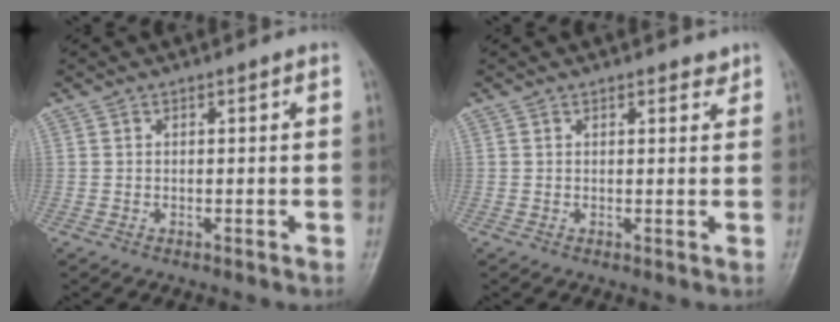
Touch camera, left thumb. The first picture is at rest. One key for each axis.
{"total": 1.5, "fx": 1.2, "fy": 0.7, "fz": 0.5, "tx": 0.002, "ty": -0.008, "tz": 0.012}